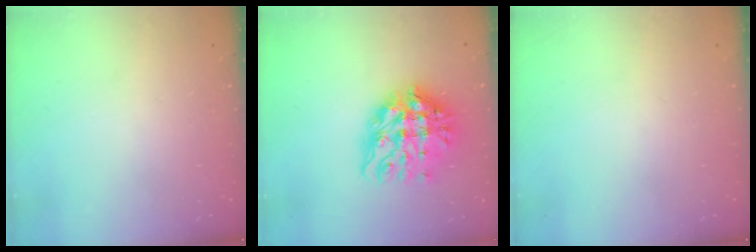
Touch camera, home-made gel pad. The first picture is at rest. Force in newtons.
{"total": 17.5, "press": 17.4, "slide": 1.7}
{"total": 0.0}